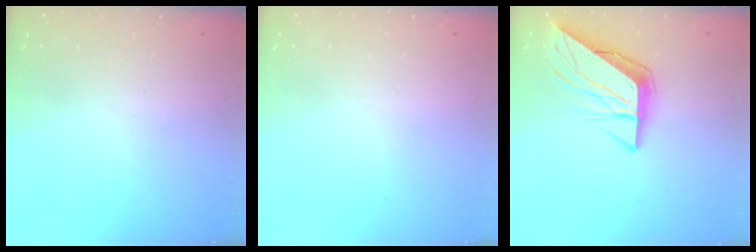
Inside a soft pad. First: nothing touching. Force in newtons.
{"total": 0.0}
{"total": 10.6, "press": 10.5, "slide": 1.3}